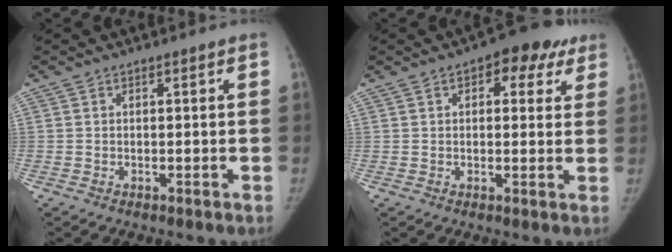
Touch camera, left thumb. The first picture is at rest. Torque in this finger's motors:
{"motor_torque": [-0.12, 0.37, -0.05, 0.01, 0.02]}